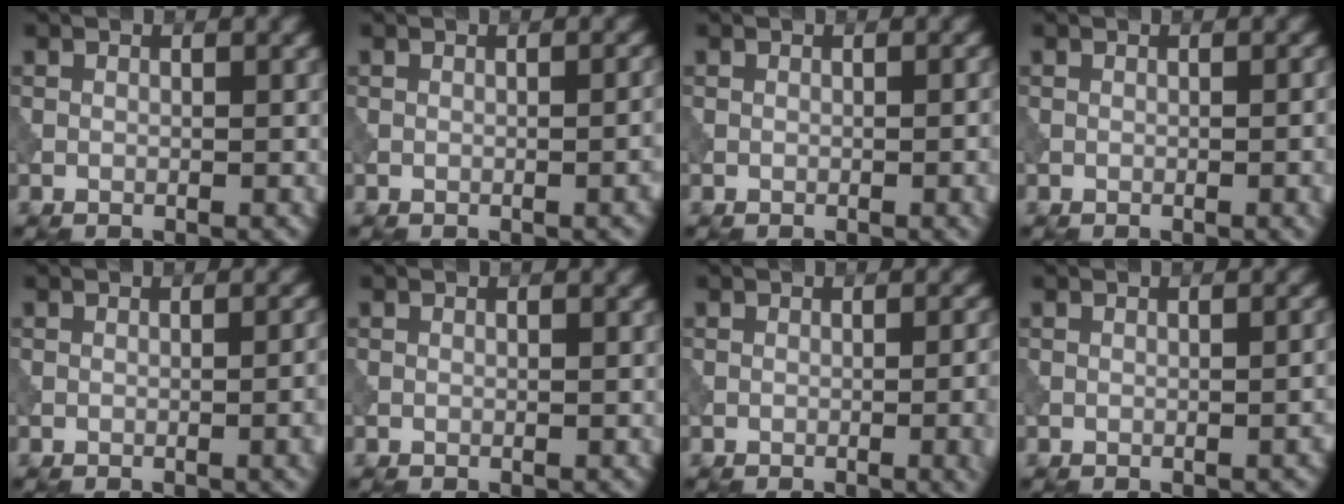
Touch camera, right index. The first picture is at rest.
{"total": 1.7, "force": [-0.1, 0.2, 1.7], "torque": [-0.022, 0.002, 0.000]}
{"total": 1.6, "force": [0.0, 0.2, 1.5], "torque": [-0.021, -0.001, 0.001]}
{"total": 1.9, "force": [0.0, 0.3, 1.9], "torque": [-0.025, -0.001, 0.001]}
{"total": 2.7, "force": [-0.1, 0.6, 2.6], "torque": [-0.031, 0.002, 0.000]}
{"total": 0.0}
{"total": 3.5, "force": [-0.3, 1.0, 3.4], "torque": [-0.036, 0.000, -0.004]}
{"total": 1.3, "force": [-0.1, 0.2, 1.3], "torque": [-0.018, 0.001, 0.001]}